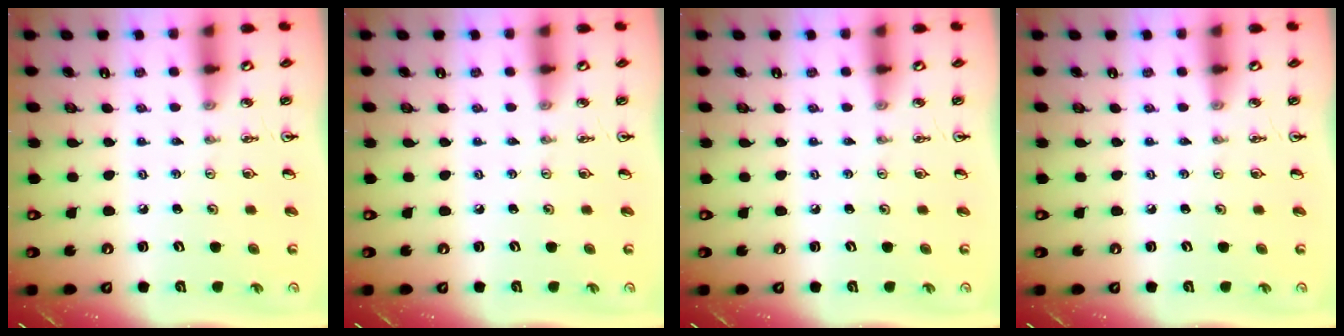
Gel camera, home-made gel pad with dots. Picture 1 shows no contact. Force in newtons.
{"total": 0.0}
{"total": 0.0}
{"total": 0.0}